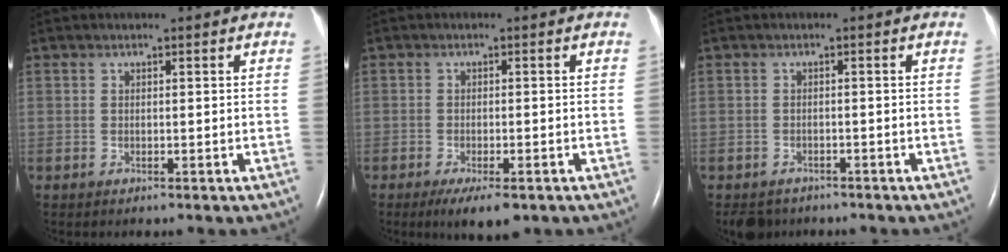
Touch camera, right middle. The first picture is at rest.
{"total": 5.1, "force": [-3.3, 1.4, 3.6], "torque": [-0.057, -0.010, -0.046]}
{"total": 4.1, "force": [-3.4, 2.1, 0.8], "torque": [-0.014, -0.002, -0.048]}